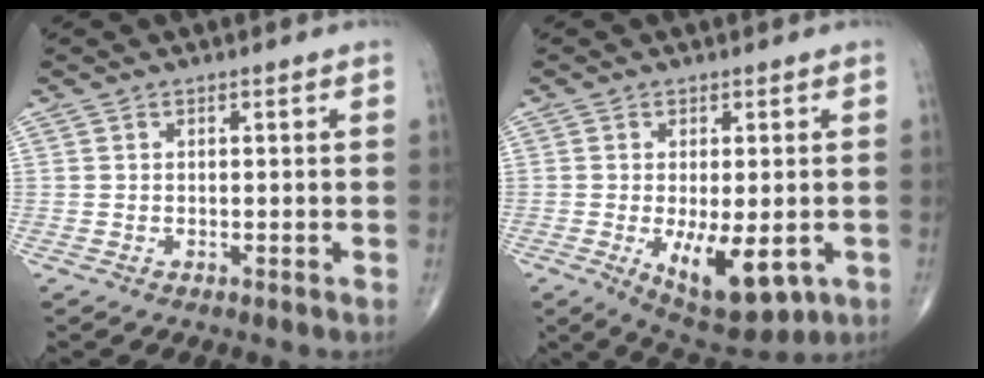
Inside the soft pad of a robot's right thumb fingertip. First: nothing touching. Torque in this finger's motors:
{"motor_torque": [1.22, 1.09, 0.18, -0.27, 0.31]}